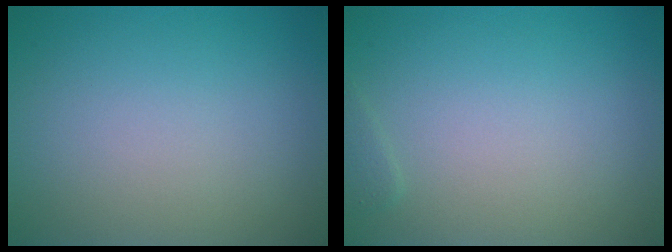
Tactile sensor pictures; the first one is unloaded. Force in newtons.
{"total": 0.5, "press": 0.5, "slide": 0.0}